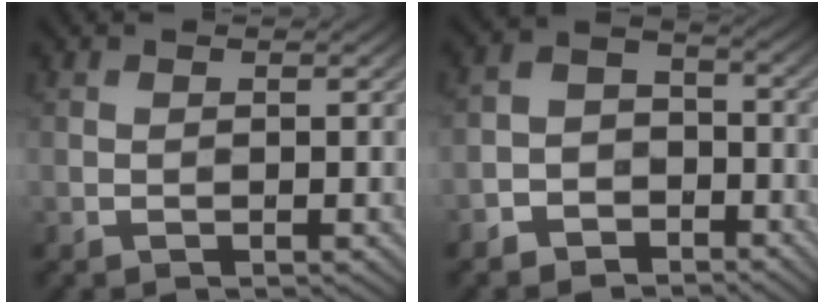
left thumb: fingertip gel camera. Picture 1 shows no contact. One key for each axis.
{"total": 6.1, "fx": -3.9, "fy": 4.1, "fz": 2.1, "tx": -0.042, "ty": -0.001, "tz": -0.081}